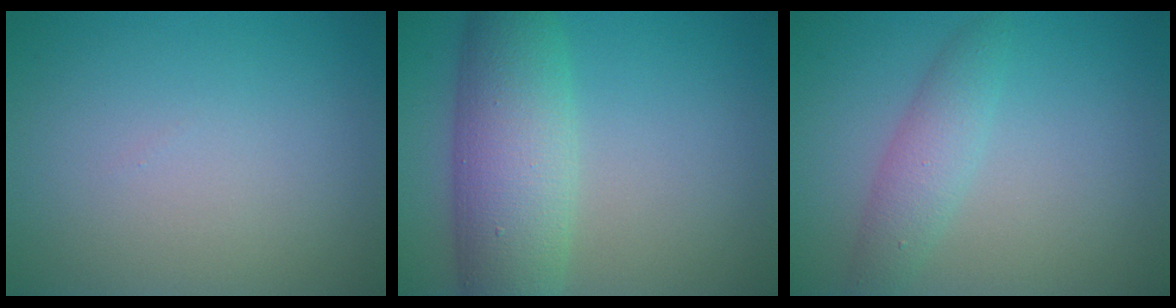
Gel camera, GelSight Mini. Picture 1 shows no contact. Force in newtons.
{"total": 7.6, "press": 7.6, "slide": 0.2}
{"total": 2.7, "press": 2.7, "slide": 0.2}